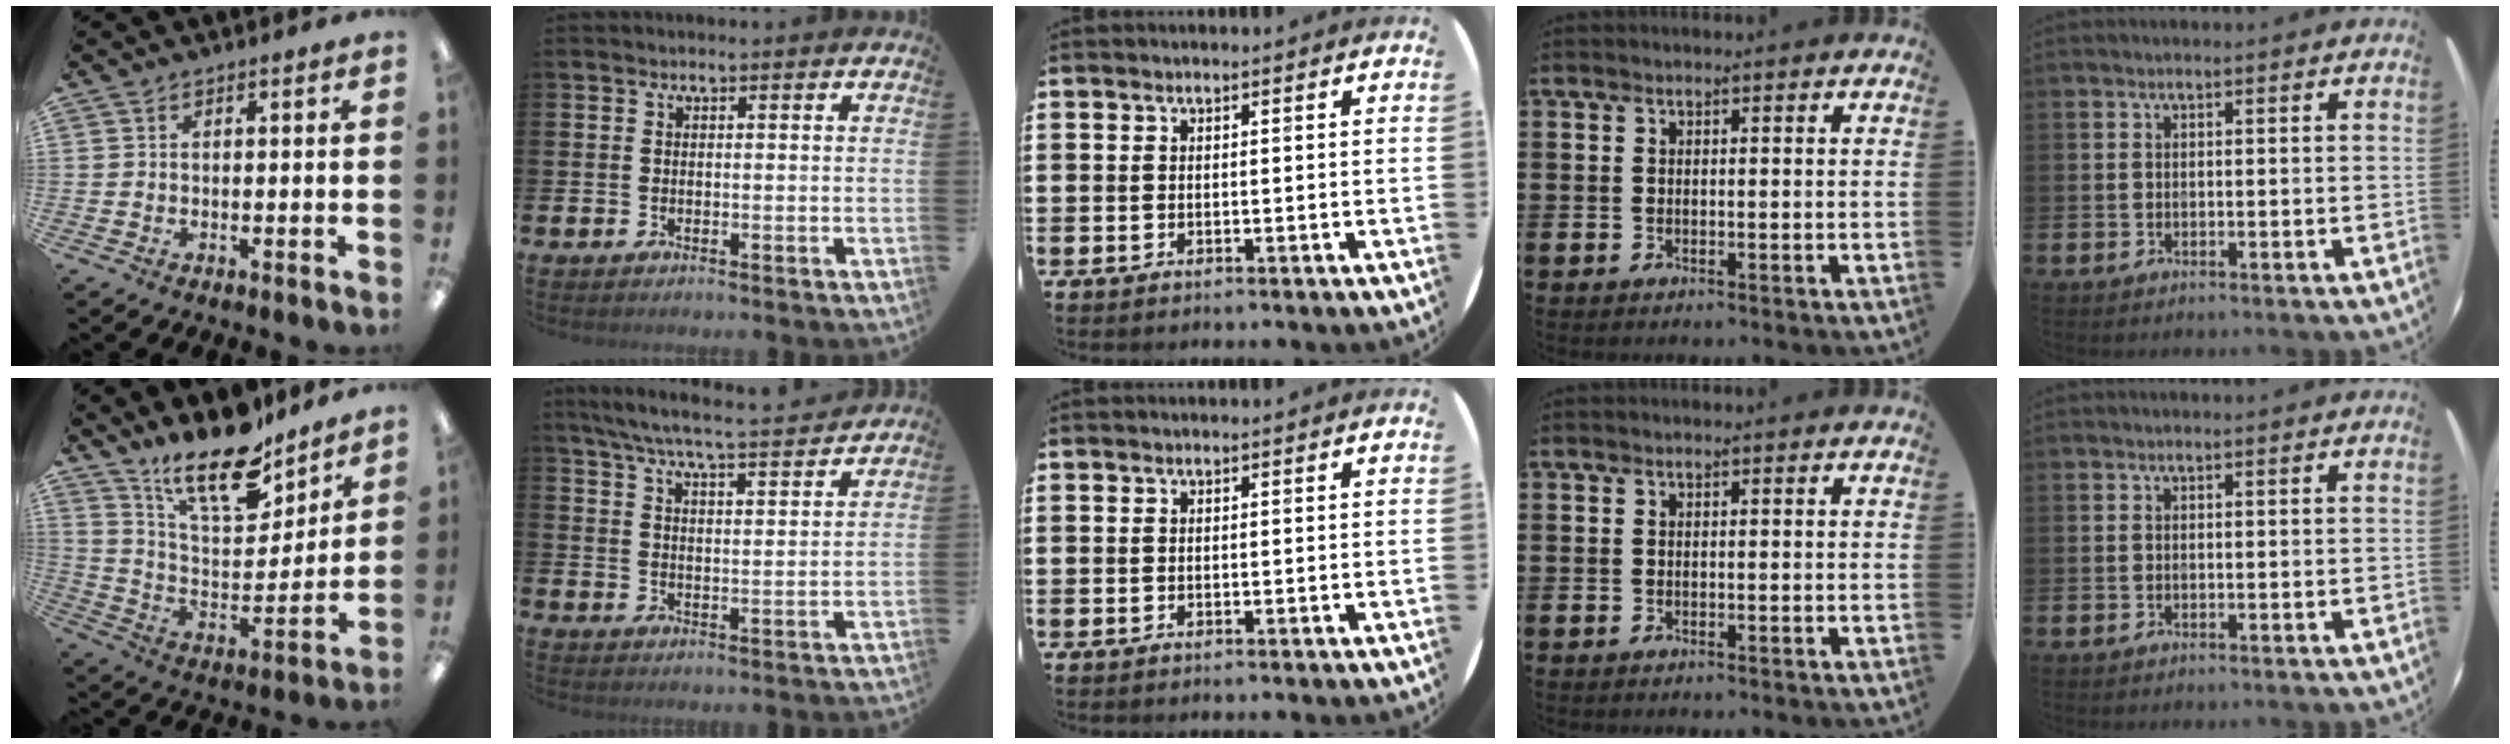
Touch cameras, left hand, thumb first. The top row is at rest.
{"thumb": {"total": 18.0, "force": [14.1, 6.3, 9.3], "torque": [-0.166, -0.094, 0.244]}, "index": {"total": 6.9, "force": [6.4, 0.3, 2.5], "torque": [-0.065, -0.047, 0.110]}}